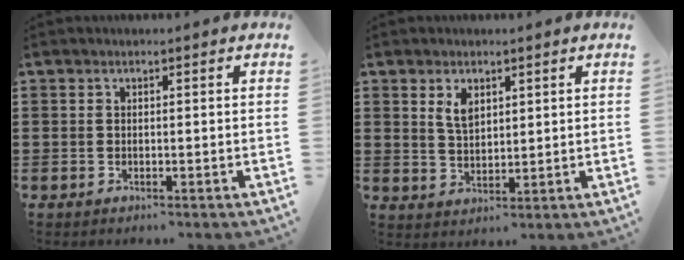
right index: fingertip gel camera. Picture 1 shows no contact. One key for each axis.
{"total": 3.6, "fx": 1.9, "fy": 1.9, "fz": 2.4, "tx": -0.053, "ty": 0.005, "tz": 0.034}